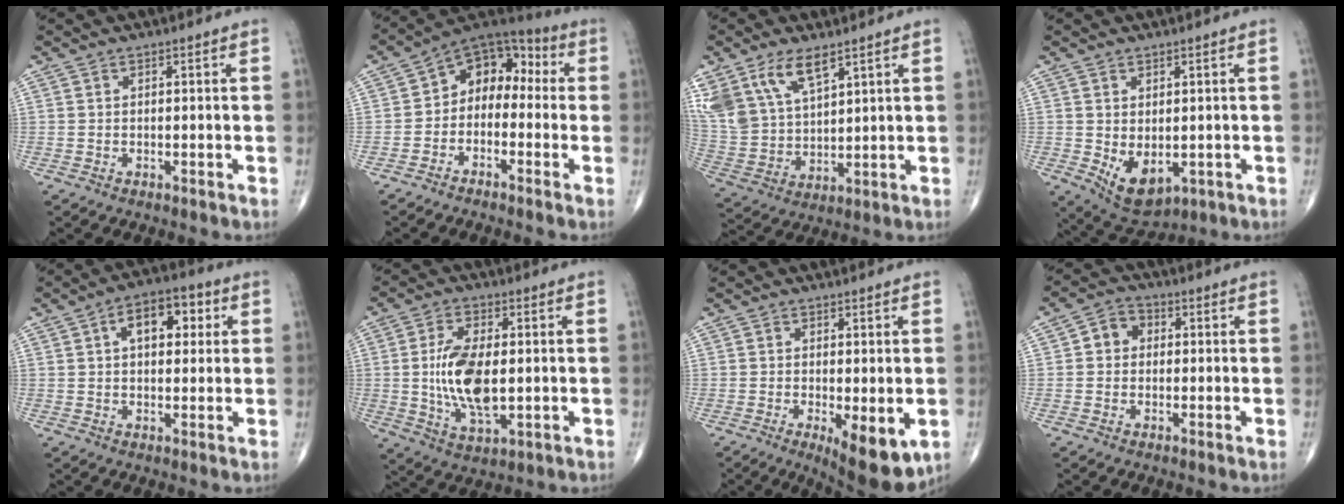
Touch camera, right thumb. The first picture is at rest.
{"total": 10.2, "force": [-0.9, 7.5, 6.9], "torque": [-0.066, 0.053, -0.037]}
{"total": 15.6, "force": [9.0, 8.1, 9.7], "torque": [-0.198, -0.023, 0.189]}
{"total": 7.5, "force": [-1.2, 4.4, 5.9], "torque": [-0.083, -0.009, 0.002]}
{"total": 9.6, "force": [2.6, 5.5, 7.4], "torque": [-0.081, 0.015, 0.034]}
{"total": 12.6, "force": [-0.1, 6.1, 11.1], "torque": [-0.211, -0.009, 0.003]}
{"total": 9.7, "force": [-2.9, 3.4, 8.6], "torque": [-0.119, -0.020, -0.036]}
{"total": 4.8, "force": [0.3, 4.1, 2.5], "torque": [-0.022, 0.016, -0.005]}